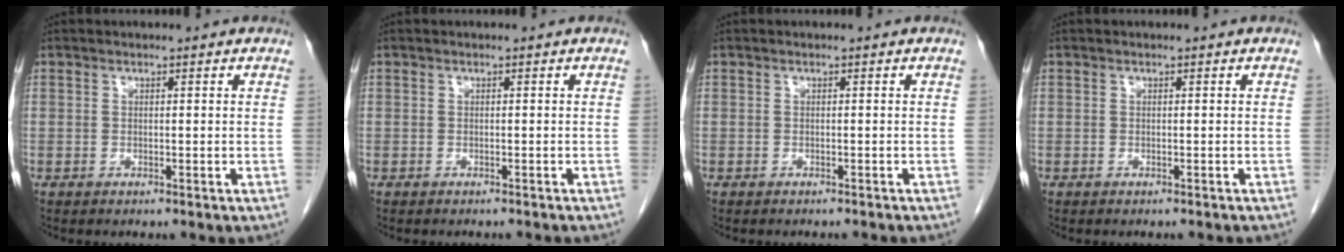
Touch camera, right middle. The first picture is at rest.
{"total": 2.6, "force": [-2.5, 0.3, 0.8], "torque": [-0.015, -0.006, -0.029]}
{"total": 3.0, "force": [-2.8, 0.4, 0.8], "torque": [-0.015, -0.008, -0.033]}
{"total": 1.2, "force": [-1.2, 0.1, 0.4], "torque": [-0.009, -0.002, -0.016]}